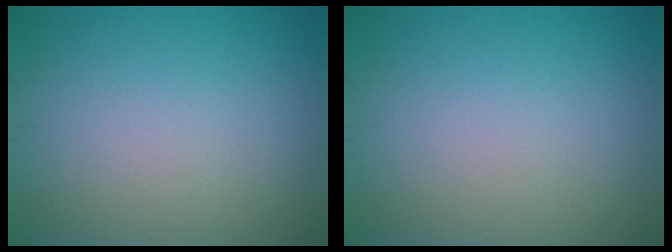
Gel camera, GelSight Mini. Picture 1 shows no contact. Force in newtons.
{"total": 0.0}